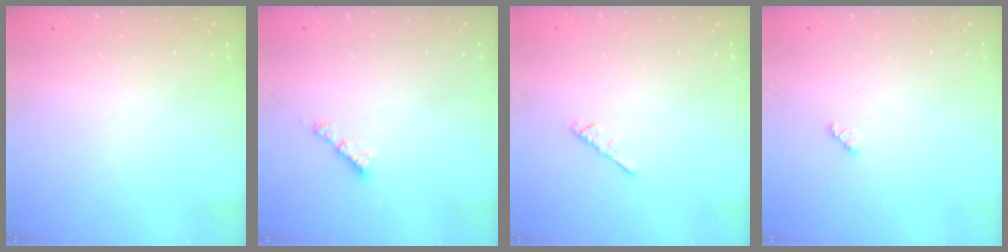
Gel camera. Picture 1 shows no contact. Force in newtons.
{"total": 2.6, "press": 2.6, "slide": 0.1}
{"total": 2.4, "press": 2.3, "slide": 0.6}
{"total": 2.9, "press": 2.9, "slide": 0.3}